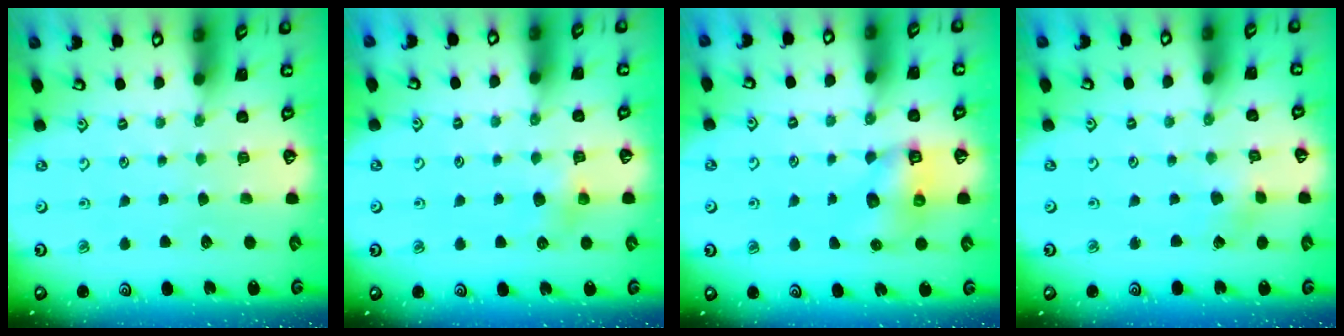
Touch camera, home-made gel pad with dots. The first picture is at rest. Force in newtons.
{"total": 5.2, "press": 5.2, "slide": 0.5}
{"total": 7.1, "press": 7.0, "slide": 0.9}
{"total": 1.5, "press": 1.5, "slide": 0.2}